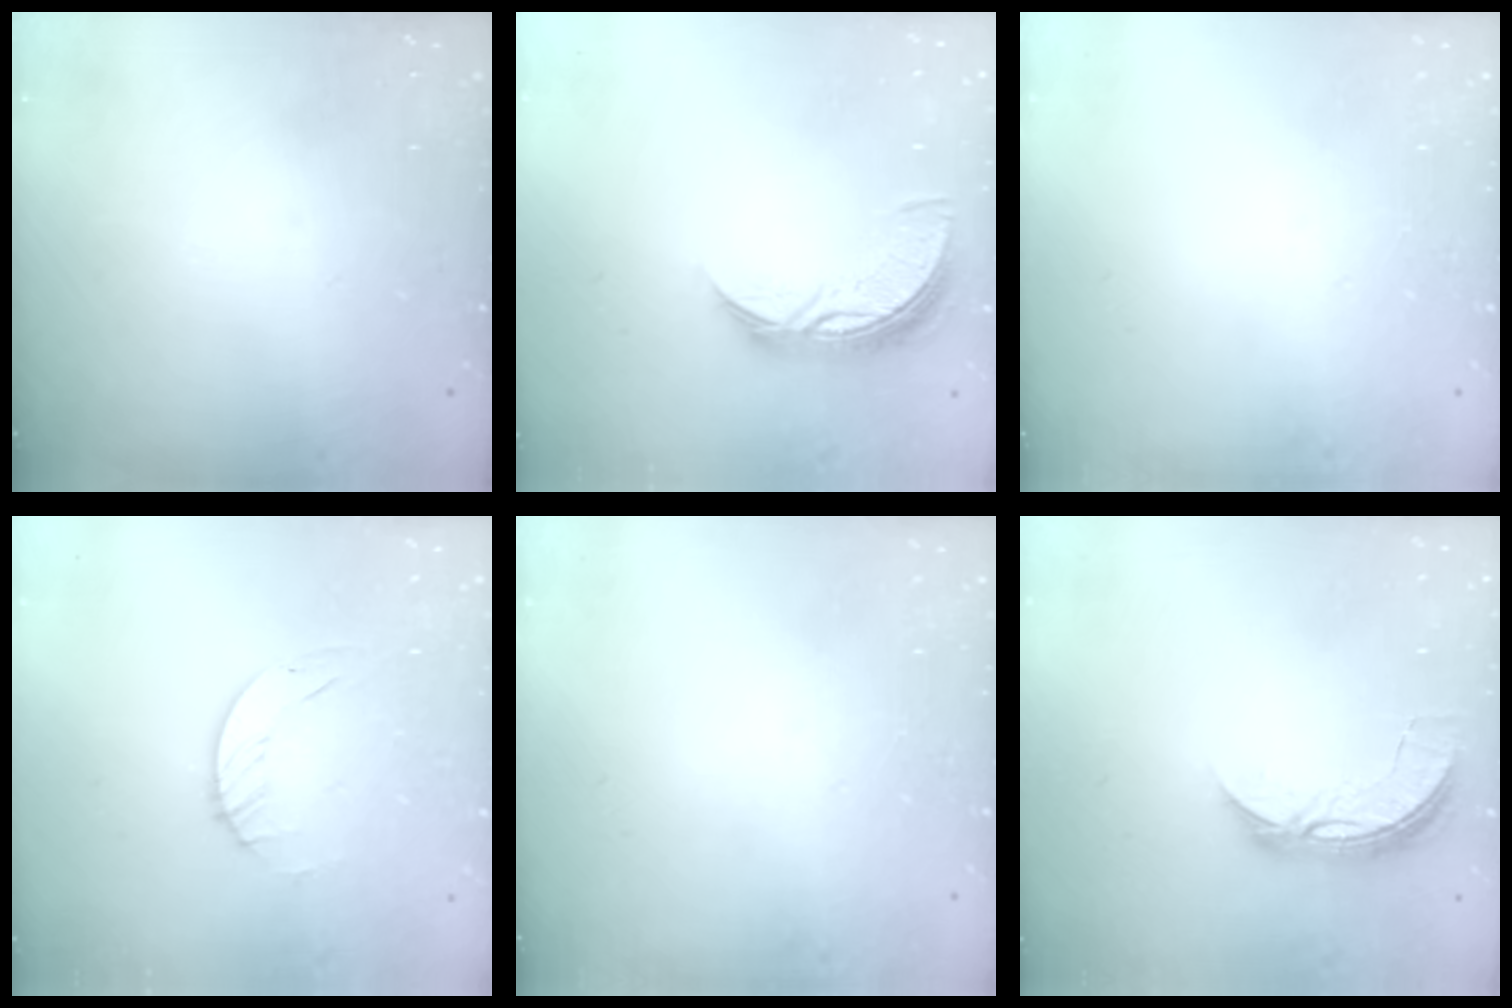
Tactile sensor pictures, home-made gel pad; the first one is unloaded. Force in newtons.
{"total": 8.8, "press": 8.8, "slide": 0.4}
{"total": 0.0}
{"total": 1.9, "press": 1.9, "slide": 0.2}
{"total": 0.0}
{"total": 6.8, "press": 6.8, "slide": 0.7}